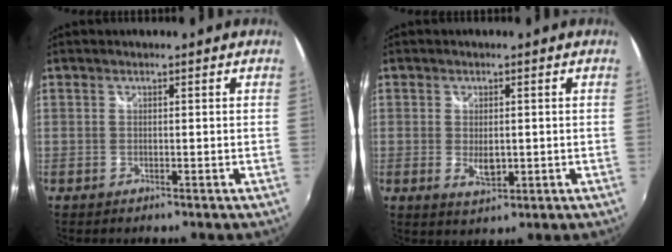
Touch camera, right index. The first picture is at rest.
{"total": 3.9, "force": [-0.5, 2.2, 3.2], "torque": [-0.055, -0.009, -0.004]}